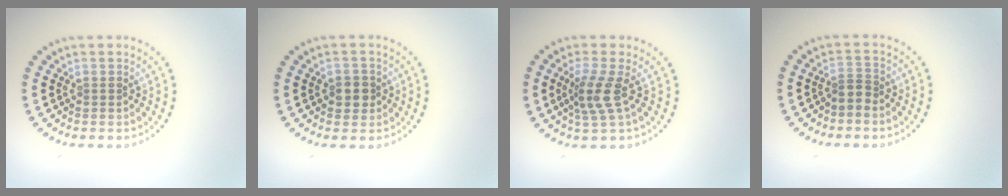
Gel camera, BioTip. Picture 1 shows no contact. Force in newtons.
{"total": 1.8, "press": 1.8, "slide": 0.6}
{"total": 2.8, "press": 2.1, "slide": 1.8}
{"total": 1.3, "press": 0.8, "slide": 0.9}